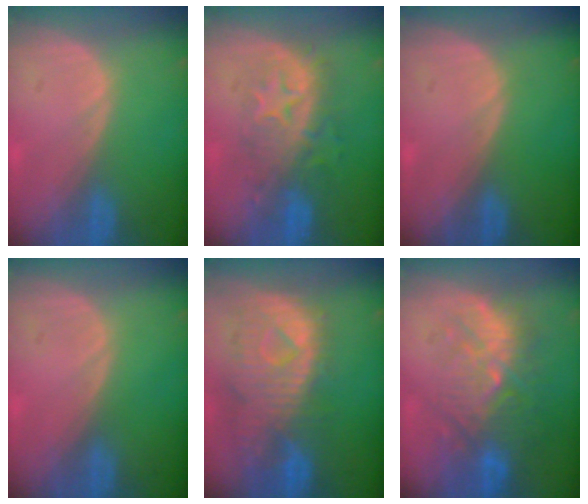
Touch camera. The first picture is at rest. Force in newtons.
{"total": 8.3, "press": 8.0, "slide": 2.2}
{"total": 0.0}
{"total": 0.0}
{"total": 11.5, "press": 9.9, "slide": 5.8}
{"total": 10.6, "press": 9.6, "slide": 4.5}